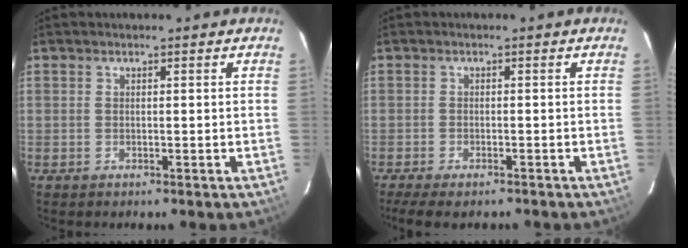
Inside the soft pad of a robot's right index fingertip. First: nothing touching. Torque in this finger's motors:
{"motor_torque": [0.91, -0.88, 0.24, 0.06]}